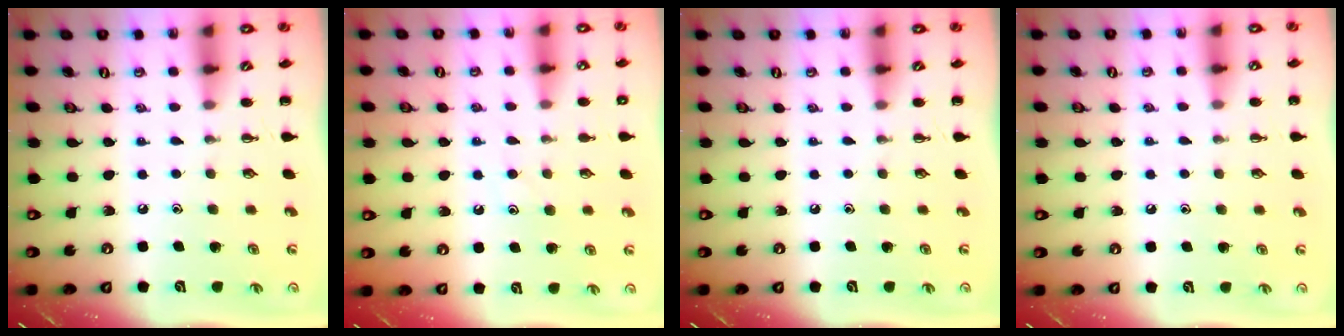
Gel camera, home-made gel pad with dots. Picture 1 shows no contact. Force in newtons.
{"total": 7.7, "press": 7.7, "slide": 1.0}
{"total": 0.0}
{"total": 3.7, "press": 3.5, "slide": 1.3}